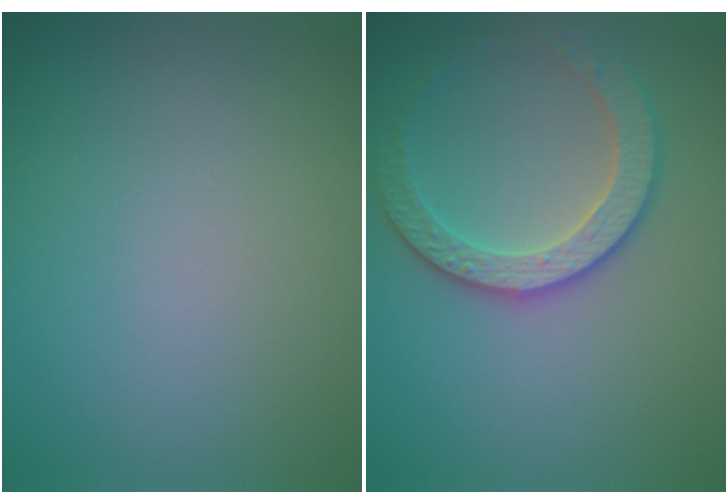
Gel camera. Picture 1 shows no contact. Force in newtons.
{"total": 3.7, "press": 3.3, "slide": 1.5}